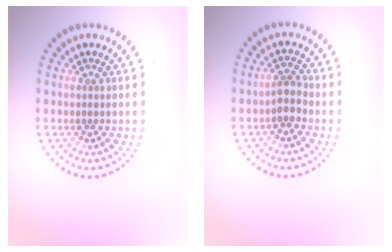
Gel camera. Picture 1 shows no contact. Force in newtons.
{"total": 1.8, "press": 1.5, "slide": 1.0}